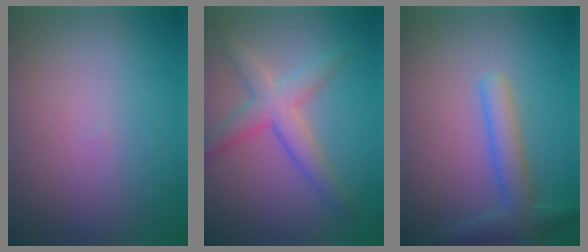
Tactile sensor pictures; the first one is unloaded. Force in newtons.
{"total": 4.1, "press": 4.1, "slide": 0.1}
{"total": 3.5, "press": 3.5, "slide": 0.2}